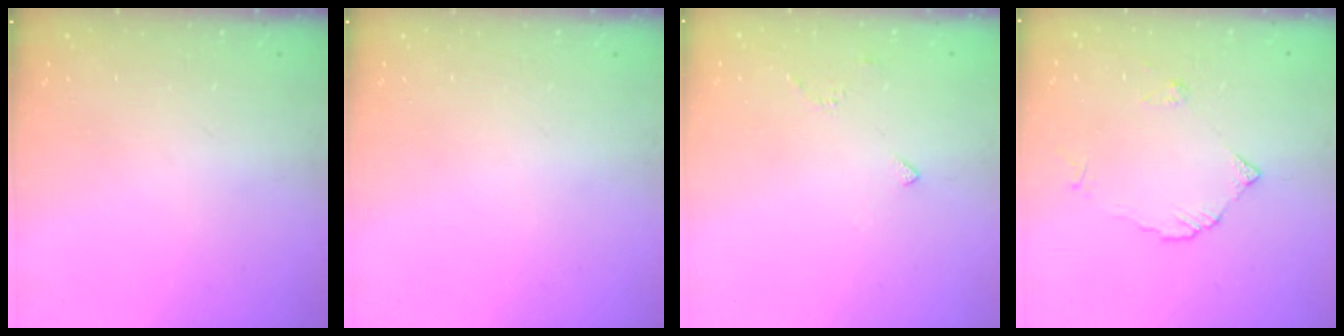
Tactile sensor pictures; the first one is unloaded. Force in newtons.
{"total": 0.0}
{"total": 3.0, "press": 2.9, "slide": 0.7}
{"total": 3.9, "press": 3.9, "slide": 0.3}